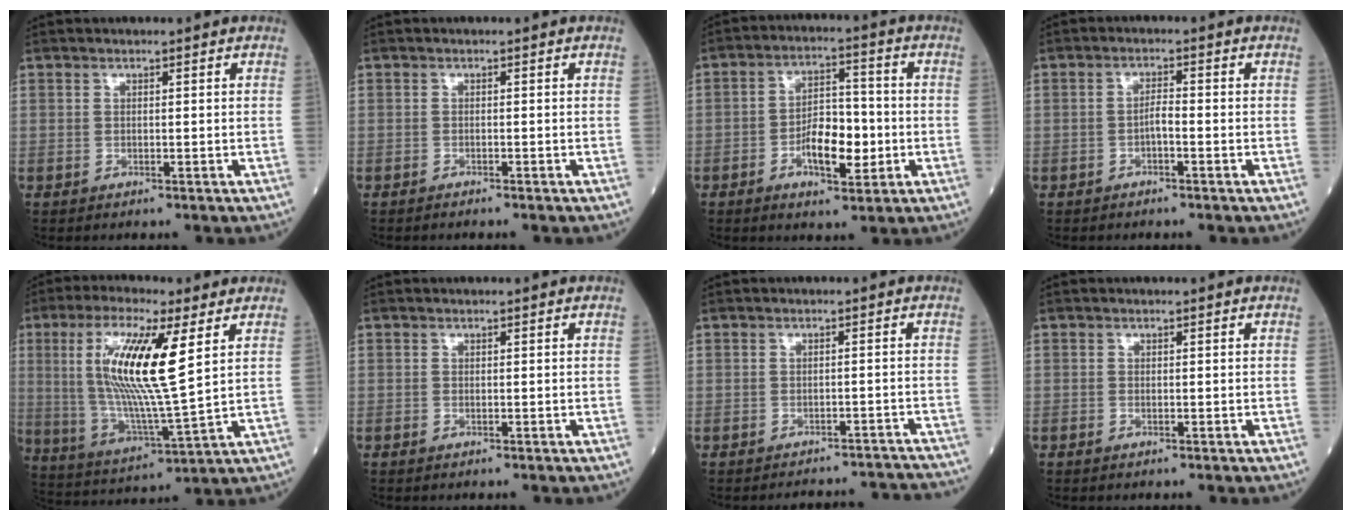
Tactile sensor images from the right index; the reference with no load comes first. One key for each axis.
{"total": 1.0, "fx": -0.9, "fy": -0.1, "fz": 0.5, "tx": -0.009, "ty": 0.001, "tz": -0.010}
{"total": 8.2, "fx": -2.2, "fy": 3.4, "fz": 7.1, "tx": -0.128, "ty": 0.009, "tz": -0.033}
{"total": 1.9, "fx": -0.7, "fy": 0.4, "fz": 1.7, "tx": -0.028, "ty": 0.003, "tz": -0.014}
{"total": 16.0, "fx": 4.5, "fy": 1.3, "fz": 15.3, "tx": -0.315, "ty": -0.007, "tz": 0.084}
{"total": 0.0}
{"total": 9.2, "fx": -9.1, "fy": 1.4, "fz": 0.2, "tx": 0.008, "ty": 0.023, "tz": -0.093}
{"total": 0.0}